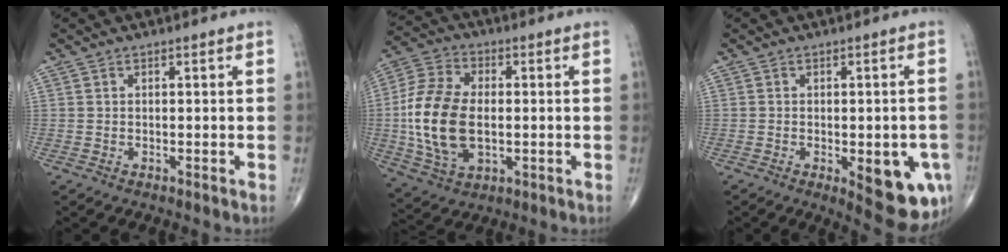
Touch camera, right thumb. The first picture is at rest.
{"total": 16.3, "force": [-0.8, 9.9, 12.9], "torque": [-0.260, 0.005, -0.012]}
{"total": 11.2, "force": [-3.5, 4.3, 9.7], "torque": [-0.092, -0.004, -0.032]}